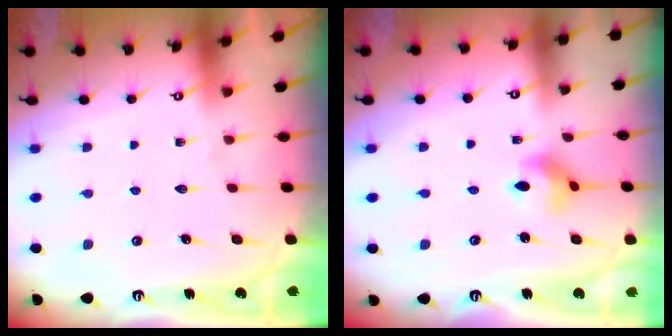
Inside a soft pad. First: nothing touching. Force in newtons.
{"total": 5.1, "press": 5.0, "slide": 0.9}